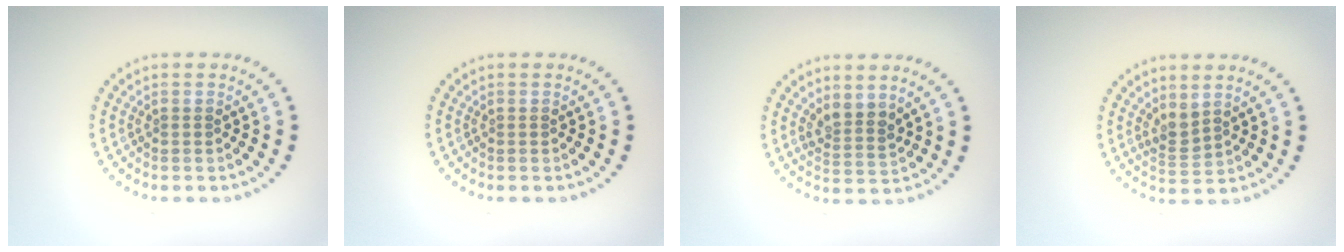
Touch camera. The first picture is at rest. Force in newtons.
{"total": 0.0}
{"total": 2.5, "press": 2.0, "slide": 1.5}
{"total": 1.7, "press": 1.4, "slide": 1.0}